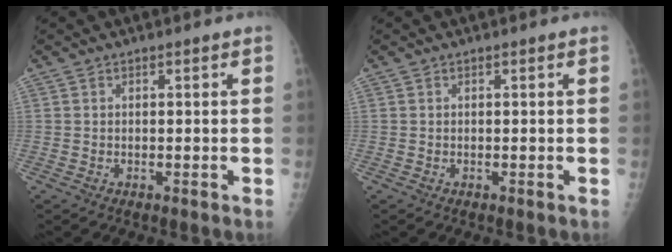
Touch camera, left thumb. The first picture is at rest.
{"total": 0.0}